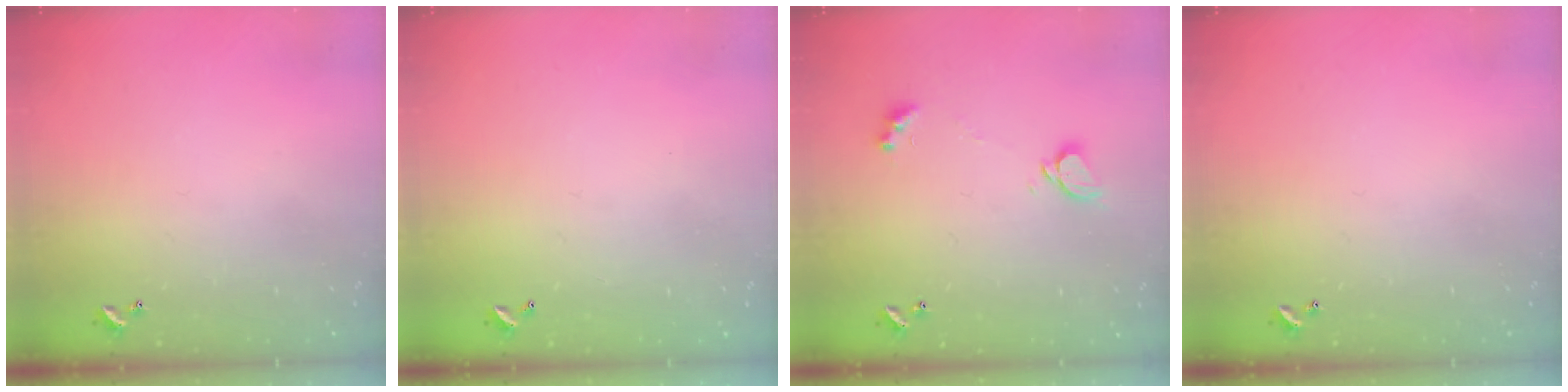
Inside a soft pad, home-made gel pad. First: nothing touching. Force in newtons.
{"total": 2.7, "press": 2.7, "slide": 0.1}
{"total": 2.1, "press": 2.1, "slide": 0.3}
{"total": 0.0}